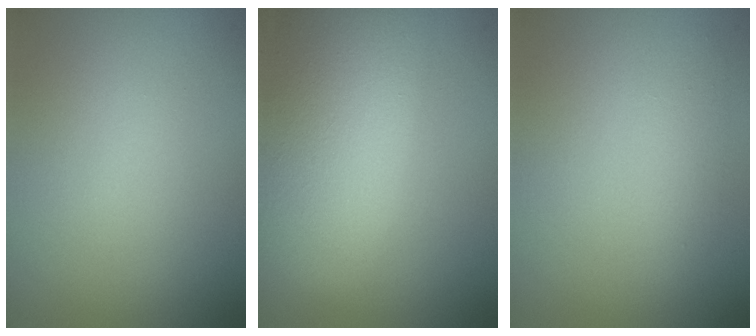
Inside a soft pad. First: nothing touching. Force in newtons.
{"total": 11.6, "press": 11.6, "slide": 0.9}
{"total": 1.6, "press": 1.6, "slide": 0.0}